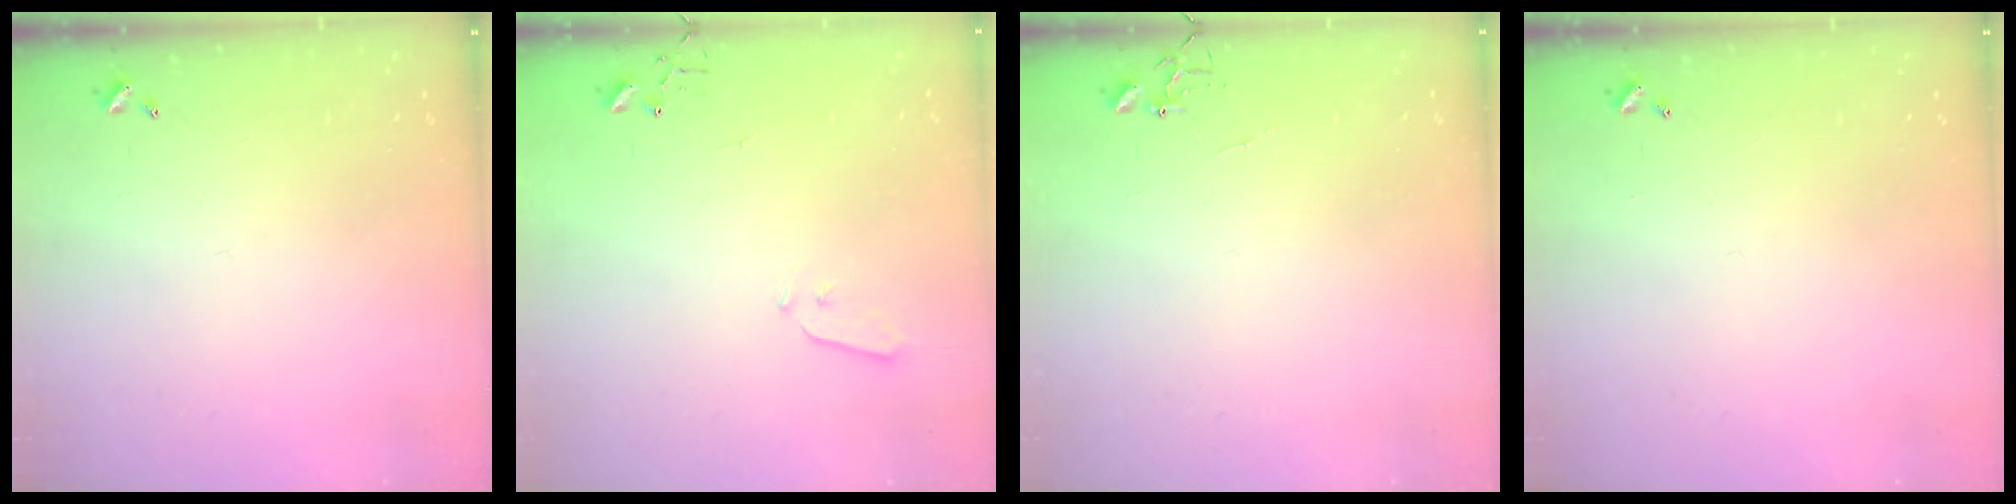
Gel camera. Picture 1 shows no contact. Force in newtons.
{"total": 3.6, "press": 3.6, "slide": 0.6}
{"total": 4.3, "press": 4.3, "slide": 0.3}
{"total": 0.0}